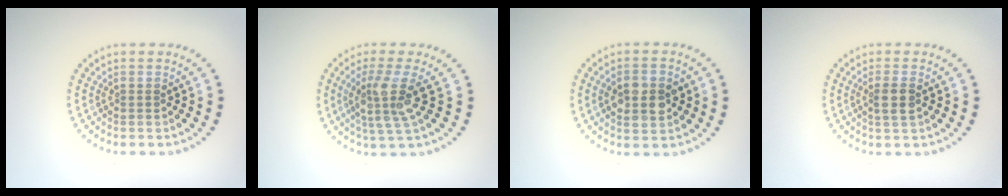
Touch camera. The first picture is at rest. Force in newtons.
{"total": 3.7, "press": 2.9, "slide": 2.3}
{"total": 4.4, "press": 4.4, "slide": 0.1}
{"total": 1.9, "press": 1.8, "slide": 0.8}